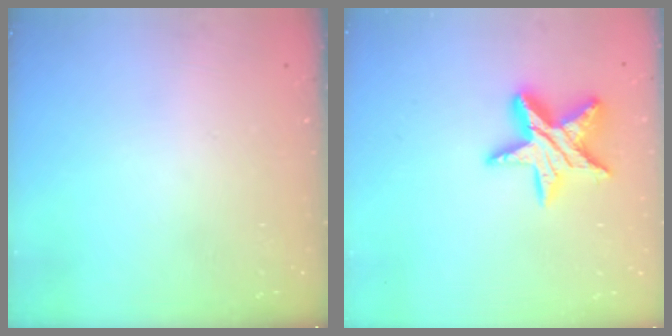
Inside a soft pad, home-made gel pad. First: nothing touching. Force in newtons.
{"total": 14.1, "press": 14.0, "slide": 1.1}